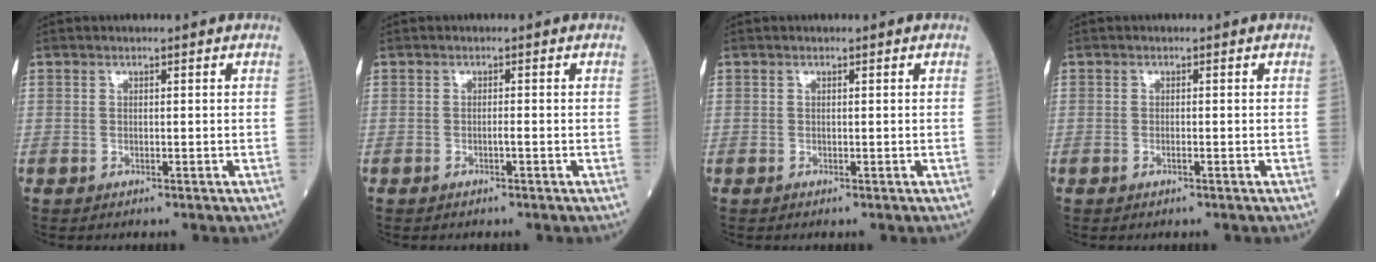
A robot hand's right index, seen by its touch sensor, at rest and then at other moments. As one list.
[{"total": 0.6, "force": [-0.3, -0.1, 0.5], "torque": [-0.008, 0.001, -0.007]}, {"total": 0.0}, {"total": 0.7, "force": [-0.4, 0.0, 0.6], "torque": [-0.015, -0.001, -0.006]}]